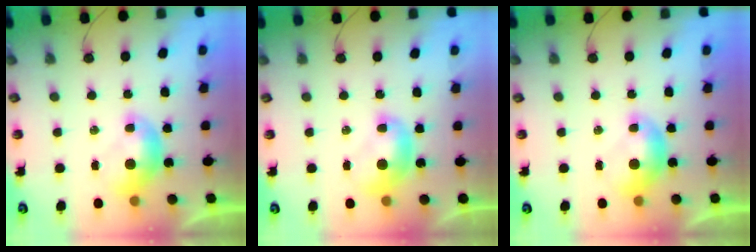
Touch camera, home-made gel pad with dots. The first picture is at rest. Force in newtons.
{"total": 1.6, "press": 1.6, "slide": 0.2}
{"total": 0.0}